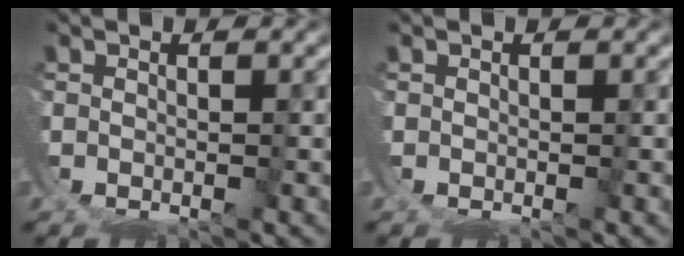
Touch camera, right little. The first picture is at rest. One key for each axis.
{"total": 0.0}